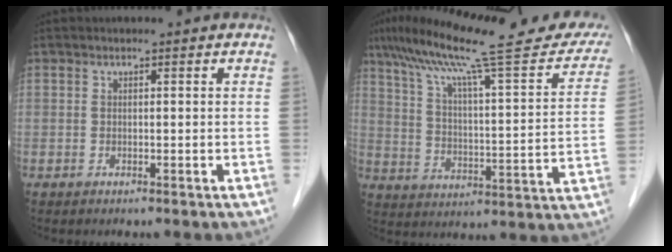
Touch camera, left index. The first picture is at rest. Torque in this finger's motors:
{"motor_torque": [0.91, -0.81, 0.13, 0.02]}